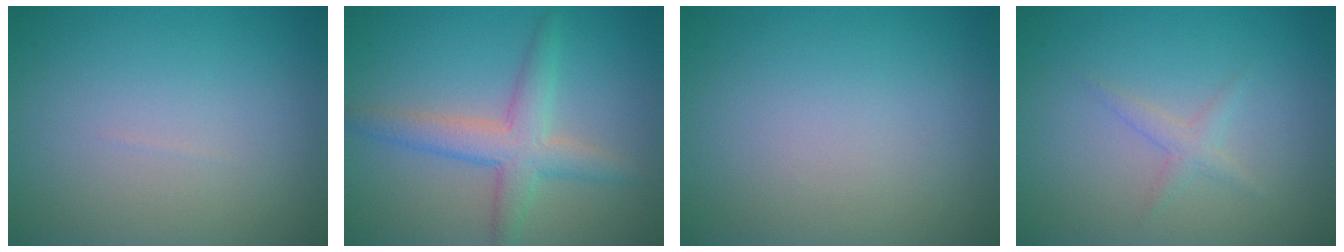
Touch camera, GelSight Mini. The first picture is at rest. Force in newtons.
{"total": 4.1, "press": 4.1, "slide": 0.1}
{"total": 0.0}
{"total": 1.3, "press": 1.3, "slide": 0.1}